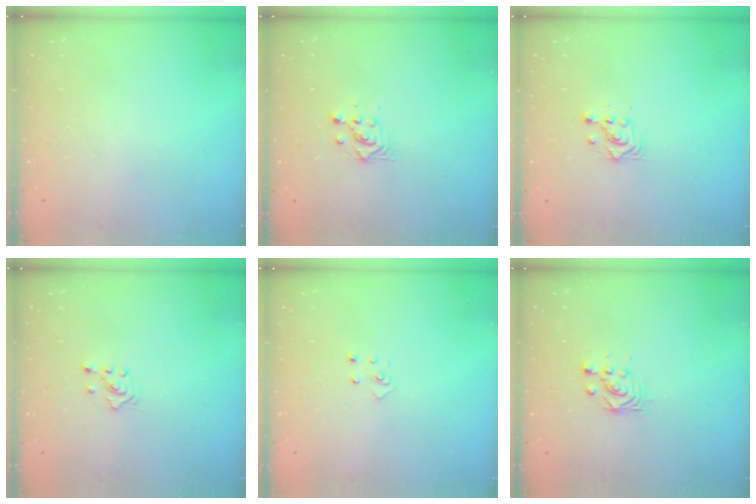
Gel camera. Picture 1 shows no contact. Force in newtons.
{"total": 3.0, "press": 3.0, "slide": 0.1}
{"total": 2.8, "press": 2.8, "slide": 0.2}
{"total": 2.1, "press": 1.8, "slide": 0.9}
{"total": 4.2, "press": 4.2, "slide": 0.3}
{"total": 3.0, "press": 2.9, "slide": 0.3}